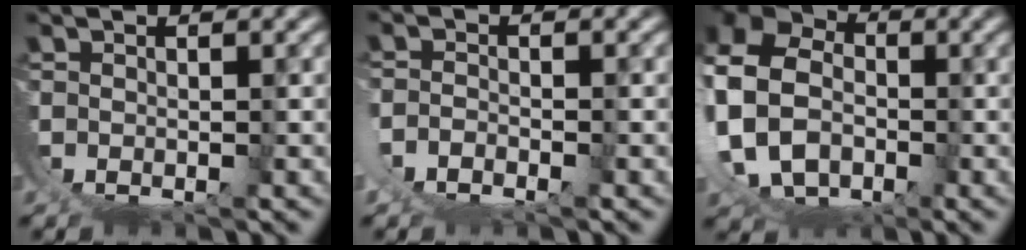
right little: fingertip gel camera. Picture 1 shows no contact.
{"total": 1.3, "force": [-0.8, 0.2, 1.0], "torque": [-0.023, -0.004, -0.017]}
{"total": 13.4, "force": [1.3, 11.0, 7.6], "torque": [-0.165, -0.018, 0.011]}